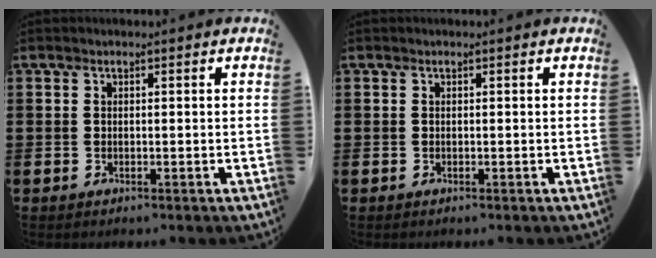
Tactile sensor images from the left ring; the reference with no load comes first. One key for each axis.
{"total": 0.0}